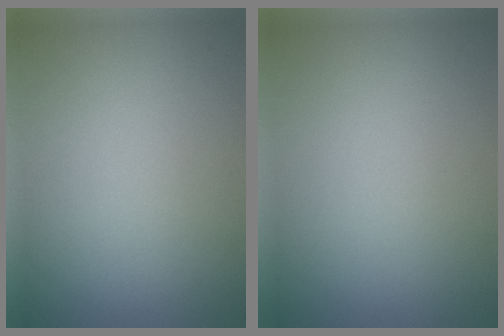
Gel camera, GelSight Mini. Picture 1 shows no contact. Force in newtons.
{"total": 0.0}